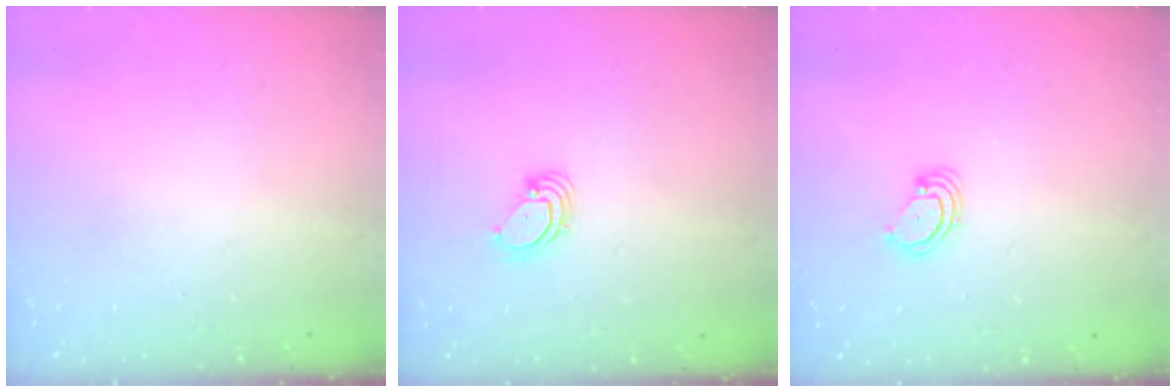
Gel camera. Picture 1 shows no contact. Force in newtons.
{"total": 3.7, "press": 3.7, "slide": 0.2}
{"total": 3.9, "press": 3.9, "slide": 0.2}